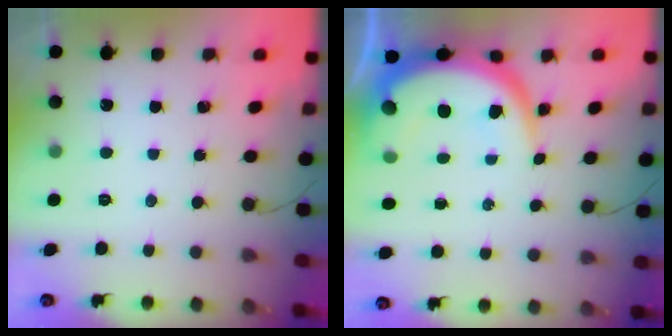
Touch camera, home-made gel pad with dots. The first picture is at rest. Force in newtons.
{"total": 13.2, "press": 13.2, "slide": 1.2}